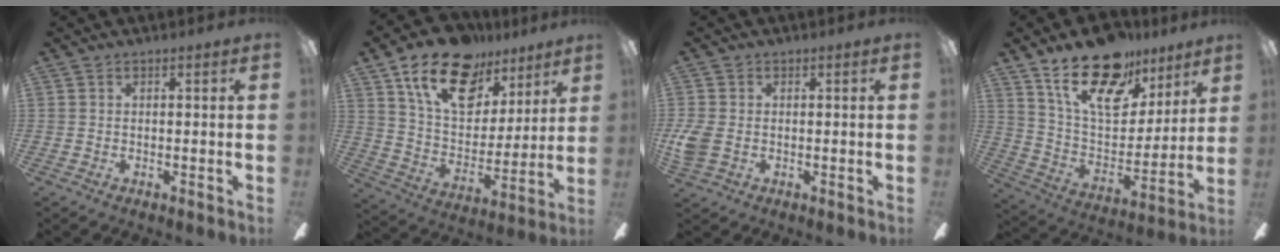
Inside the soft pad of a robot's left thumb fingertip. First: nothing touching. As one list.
[{"total": 20.7, "force": [12.3, 12.1, 11.4], "torque": [-0.193, -0.058, 0.221]}, {"total": 4.8, "force": [-0.5, 3.5, 3.2], "torque": [-0.067, -0.001, -0.011]}, {"total": 22.4, "force": [15.2, 11.1, 12.1], "torque": [-0.201, -0.087, 0.270]}]